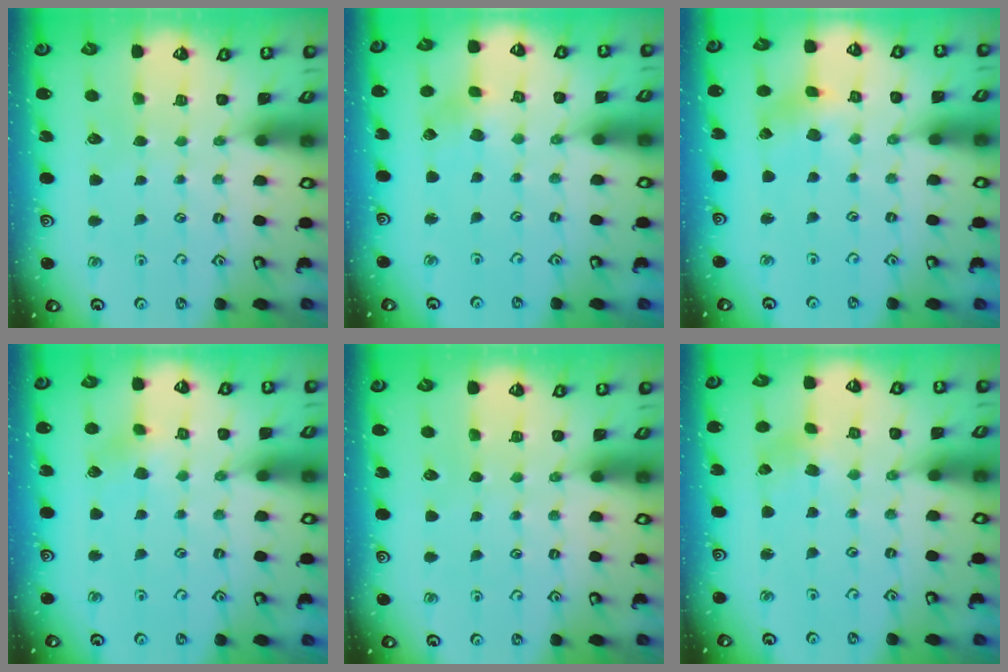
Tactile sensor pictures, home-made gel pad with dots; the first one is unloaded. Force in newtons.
{"total": 2.6, "press": 2.6, "slide": 0.4}
{"total": 1.7, "press": 1.7, "slide": 0.2}
{"total": 3.1, "press": 3.1, "slide": 0.4}
{"total": 0.0}
{"total": 2.8, "press": 2.8, "slide": 0.3}